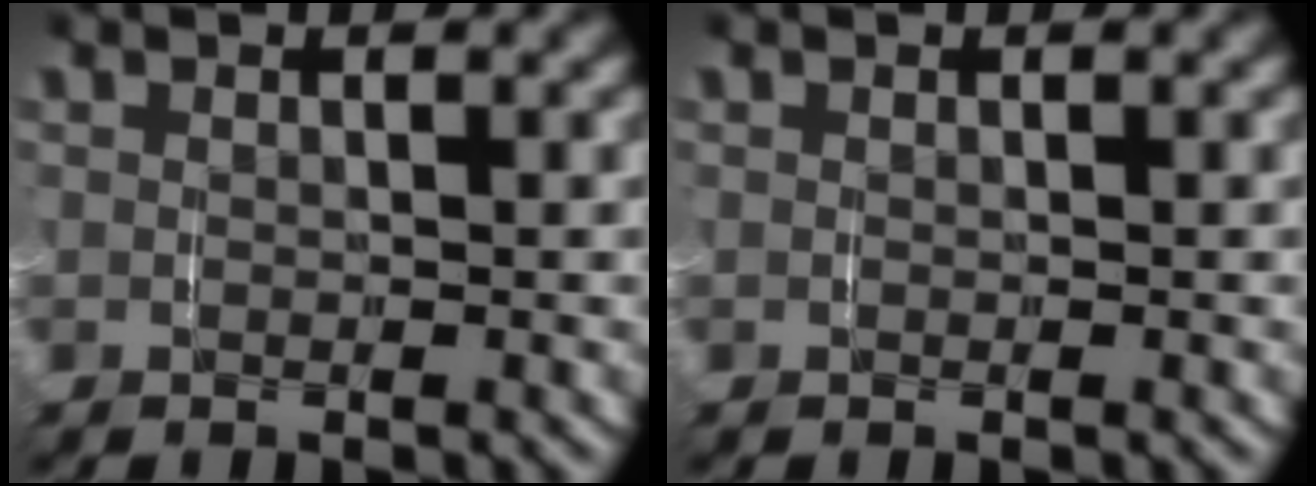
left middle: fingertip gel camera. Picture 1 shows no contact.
{"total": 0.0}